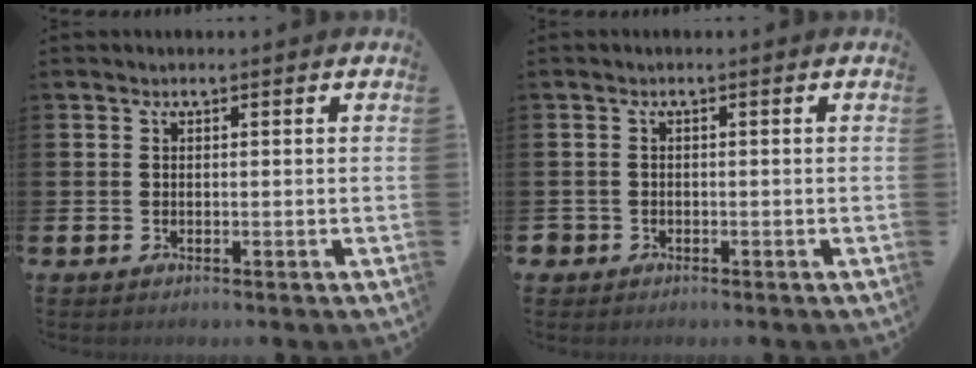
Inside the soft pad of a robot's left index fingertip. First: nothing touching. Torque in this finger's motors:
{"motor_torque": [0.14, -0.02, -0.08, -0.03]}